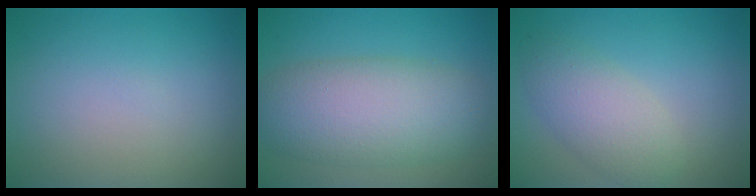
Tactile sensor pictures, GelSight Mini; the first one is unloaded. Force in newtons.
{"total": 7.7, "press": 7.7, "slide": 0.6}
{"total": 4.0, "press": 3.9, "slide": 0.1}